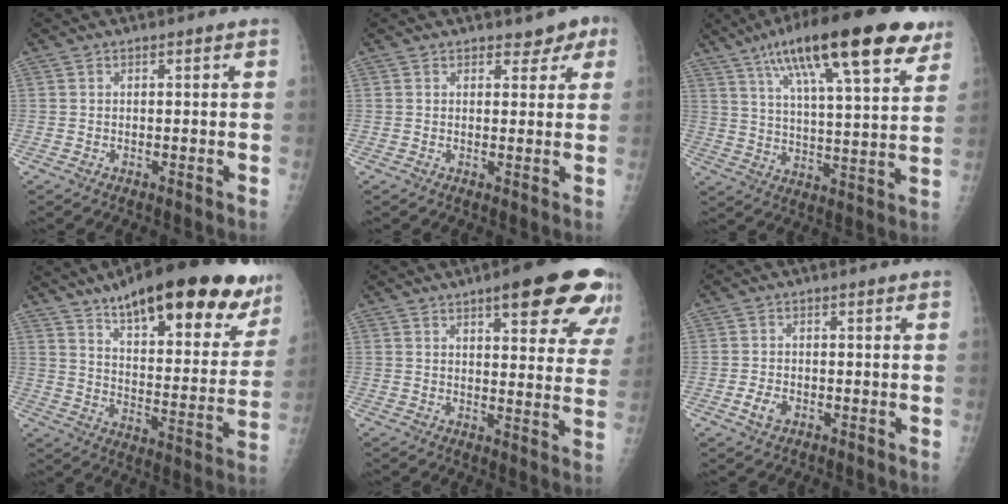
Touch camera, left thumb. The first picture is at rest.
{"total": 2.9, "force": [1.9, 2.0, 1.0], "torque": [0.020, -0.007, 0.022]}
{"total": 24.3, "force": [14.2, 6.2, 18.8], "torque": [-0.279, -0.019, 0.222]}
{"total": 28.5, "force": [19.0, 9.1, 19.1], "torque": [-0.238, -0.062, 0.272]}
{"total": 17.6, "force": [10.3, 5.1, 13.4], "torque": [-0.138, -0.034, 0.122]}
{"total": 2.8, "force": [-1.4, 1.9, 1.5], "torque": [-0.028, 0.004, -0.023]}